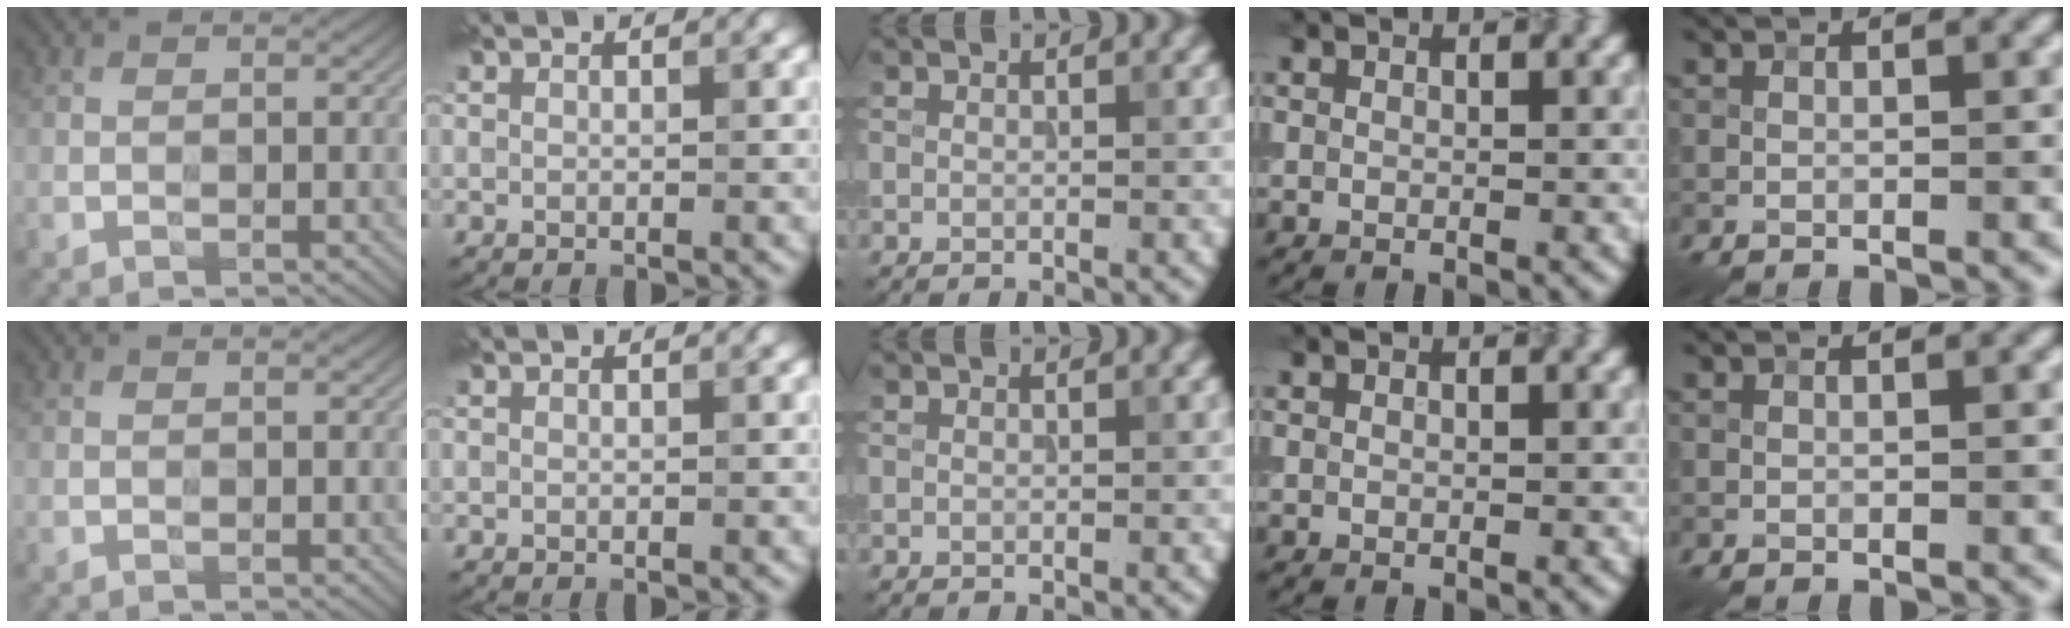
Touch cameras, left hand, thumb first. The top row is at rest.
{}